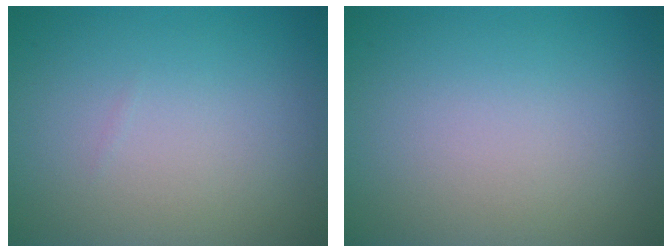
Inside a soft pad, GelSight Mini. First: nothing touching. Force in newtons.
{"total": 0.0}